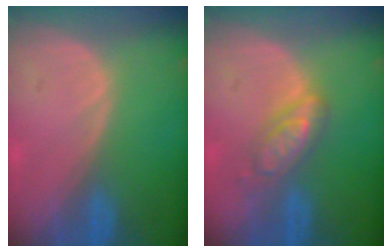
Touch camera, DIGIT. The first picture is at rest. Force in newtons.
{"total": 5.0, "press": 5.0, "slide": 0.2}